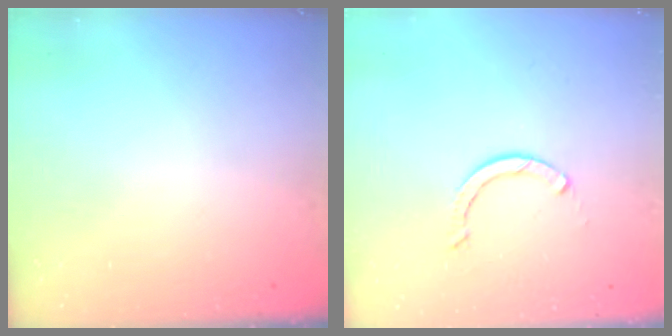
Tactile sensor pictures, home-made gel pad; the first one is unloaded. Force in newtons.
{"total": 2.4, "press": 2.4, "slide": 0.0}